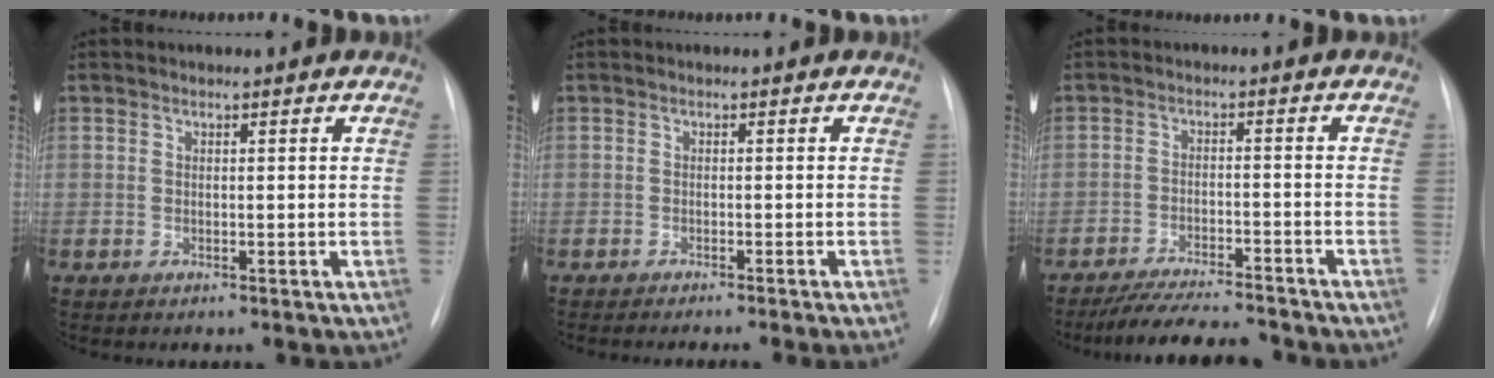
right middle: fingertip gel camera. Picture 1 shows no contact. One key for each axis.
{"total": 6.1, "fx": -5.2, "fy": -0.9, "fz": 3.1, "tx": -0.013, "ty": -0.007, "tz": -0.070}
{"total": 10.7, "fx": -9.7, "fy": 1.2, "fz": 4.2, "tx": -0.066, "ty": -0.007, "tz": -0.151}